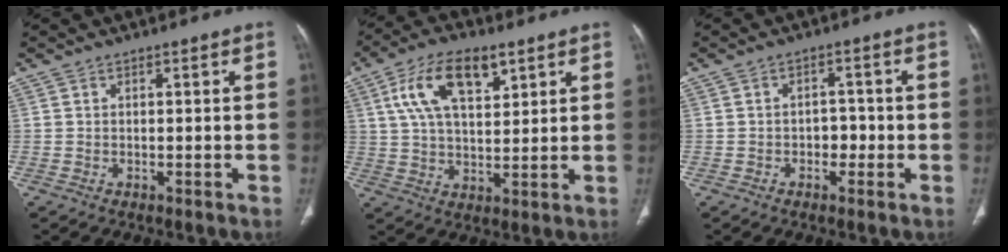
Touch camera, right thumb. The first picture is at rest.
{"total": 13.1, "force": [5.9, 6.3, 9.9], "torque": [-0.166, -0.005, 0.107]}
{"total": 3.1, "force": [-0.9, 2.3, 1.9], "torque": [-0.003, 0.011, -0.018]}